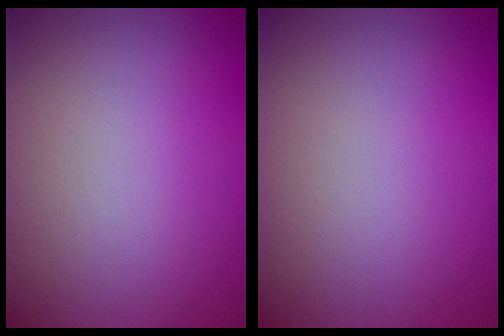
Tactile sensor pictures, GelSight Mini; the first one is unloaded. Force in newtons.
{"total": 0.0}